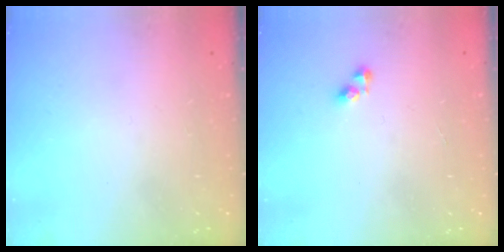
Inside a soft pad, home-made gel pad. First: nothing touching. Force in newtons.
{"total": 3.6, "press": 3.6, "slide": 0.5}